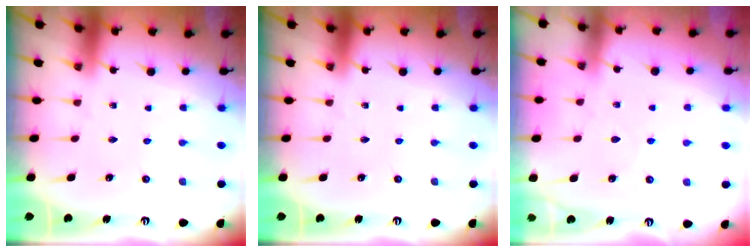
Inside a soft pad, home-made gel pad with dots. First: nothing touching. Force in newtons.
{"total": 0.0}
{"total": 5.2, "press": 5.1, "slide": 0.7}